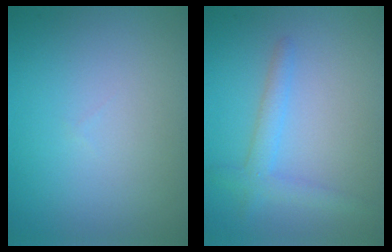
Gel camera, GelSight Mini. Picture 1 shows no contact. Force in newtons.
{"total": 2.2, "press": 2.2, "slide": 0.1}